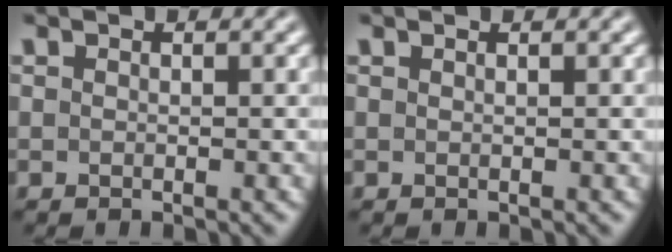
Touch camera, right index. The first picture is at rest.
{"total": 0.7, "force": [0.4, -0.5, 0.0], "torque": [0.003, -0.001, 0.009]}